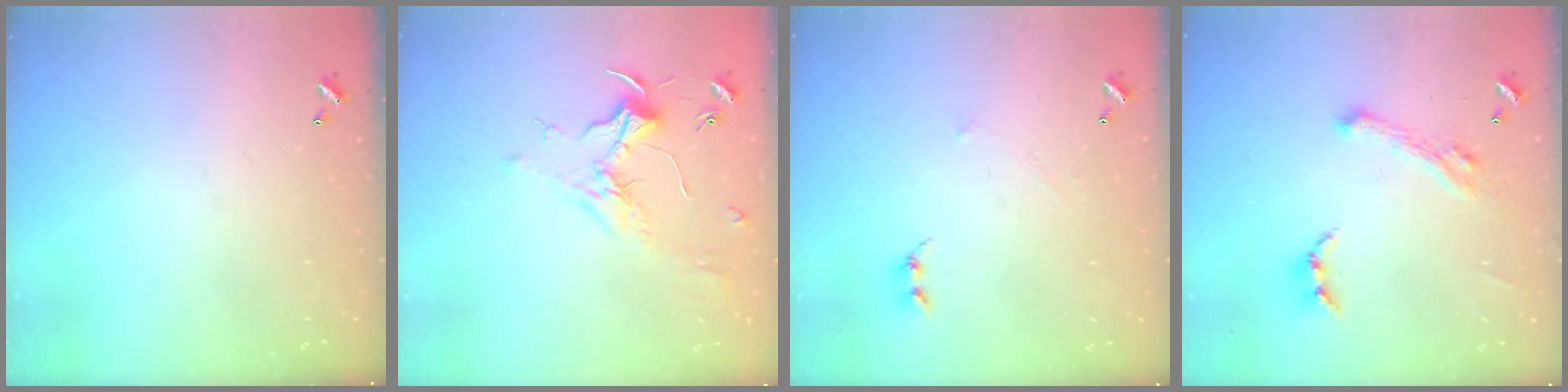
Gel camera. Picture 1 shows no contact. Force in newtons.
{"total": 1.8, "press": 1.7, "slide": 0.6}
{"total": 1.8, "press": 1.8, "slide": 0.5}
{"total": 5.1, "press": 5.0, "slide": 1.0}